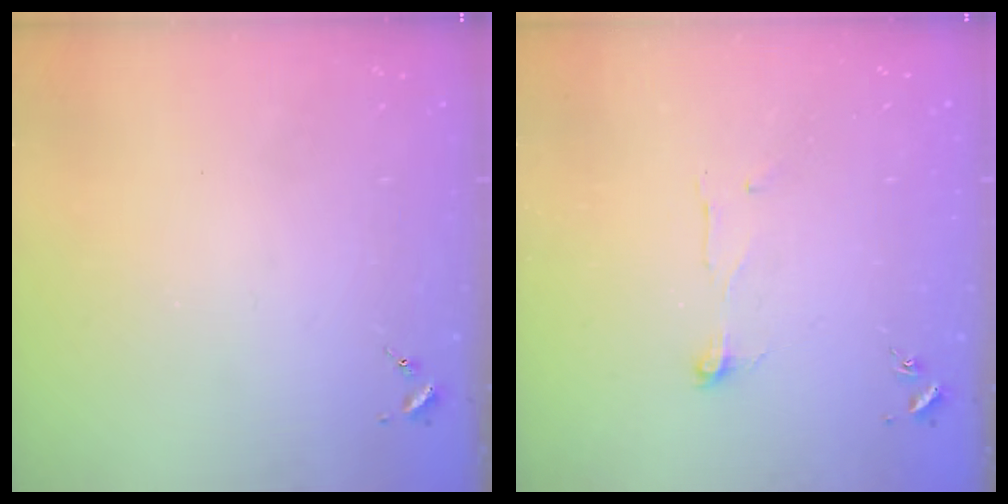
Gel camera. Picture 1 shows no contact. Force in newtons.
{"total": 4.1, "press": 4.1, "slide": 0.3}